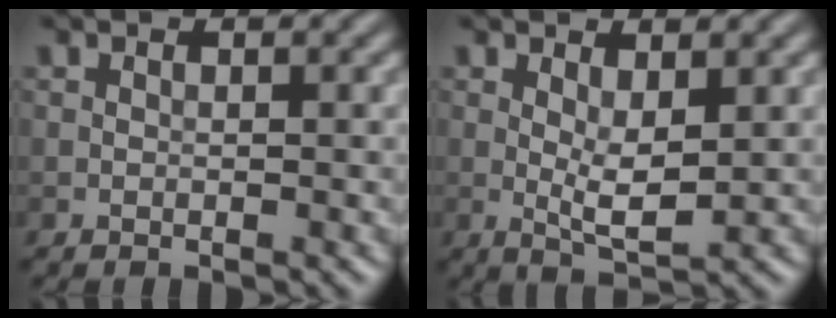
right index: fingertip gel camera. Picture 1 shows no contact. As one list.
[{"total": 3.0, "force": [0.6, 0.9, 2.8], "torque": [-0.052, -0.008, 0.014]}]